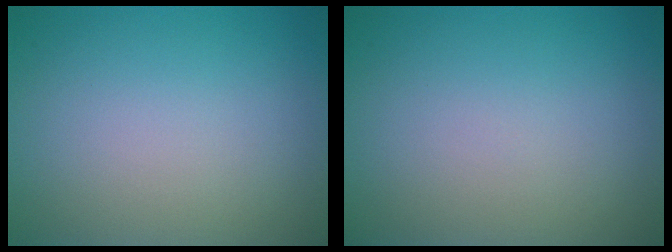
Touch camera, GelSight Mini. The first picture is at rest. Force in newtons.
{"total": 0.0}